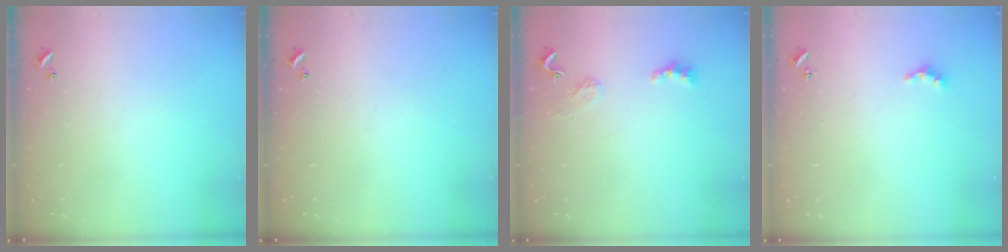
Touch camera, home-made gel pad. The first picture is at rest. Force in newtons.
{"total": 0.0}
{"total": 2.4, "press": 2.3, "slide": 0.5}
{"total": 3.6, "press": 3.6, "slide": 0.6}